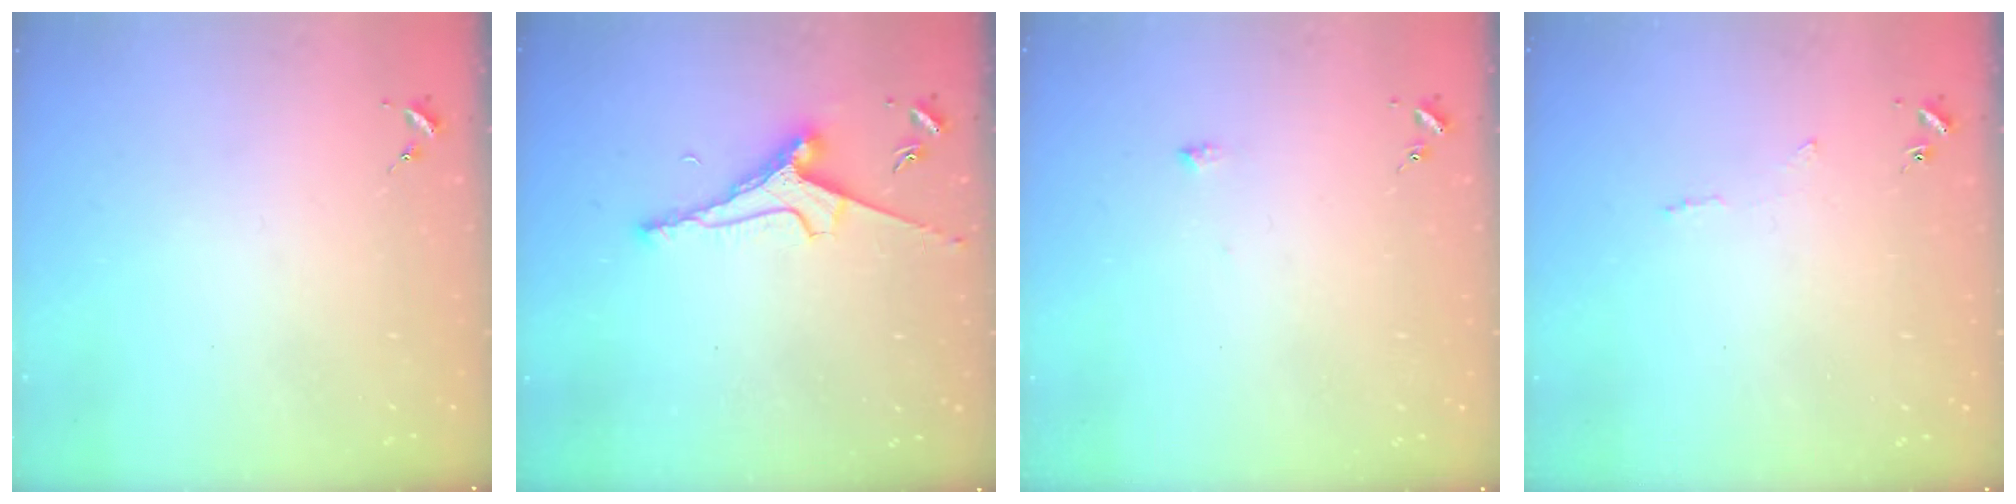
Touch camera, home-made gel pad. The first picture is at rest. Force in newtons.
{"total": 7.5, "press": 7.4, "slide": 1.1}
{"total": 3.9, "press": 3.8, "slide": 0.6}
{"total": 2.9, "press": 2.9, "slide": 0.5}